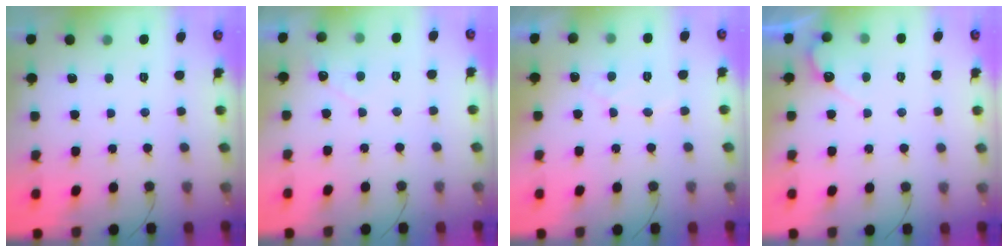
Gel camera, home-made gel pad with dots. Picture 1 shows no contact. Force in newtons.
{"total": 3.1, "press": 3.1, "slide": 0.2}
{"total": 5.9, "press": 5.9, "slide": 0.4}
{"total": 4.2, "press": 4.2, "slide": 0.2}